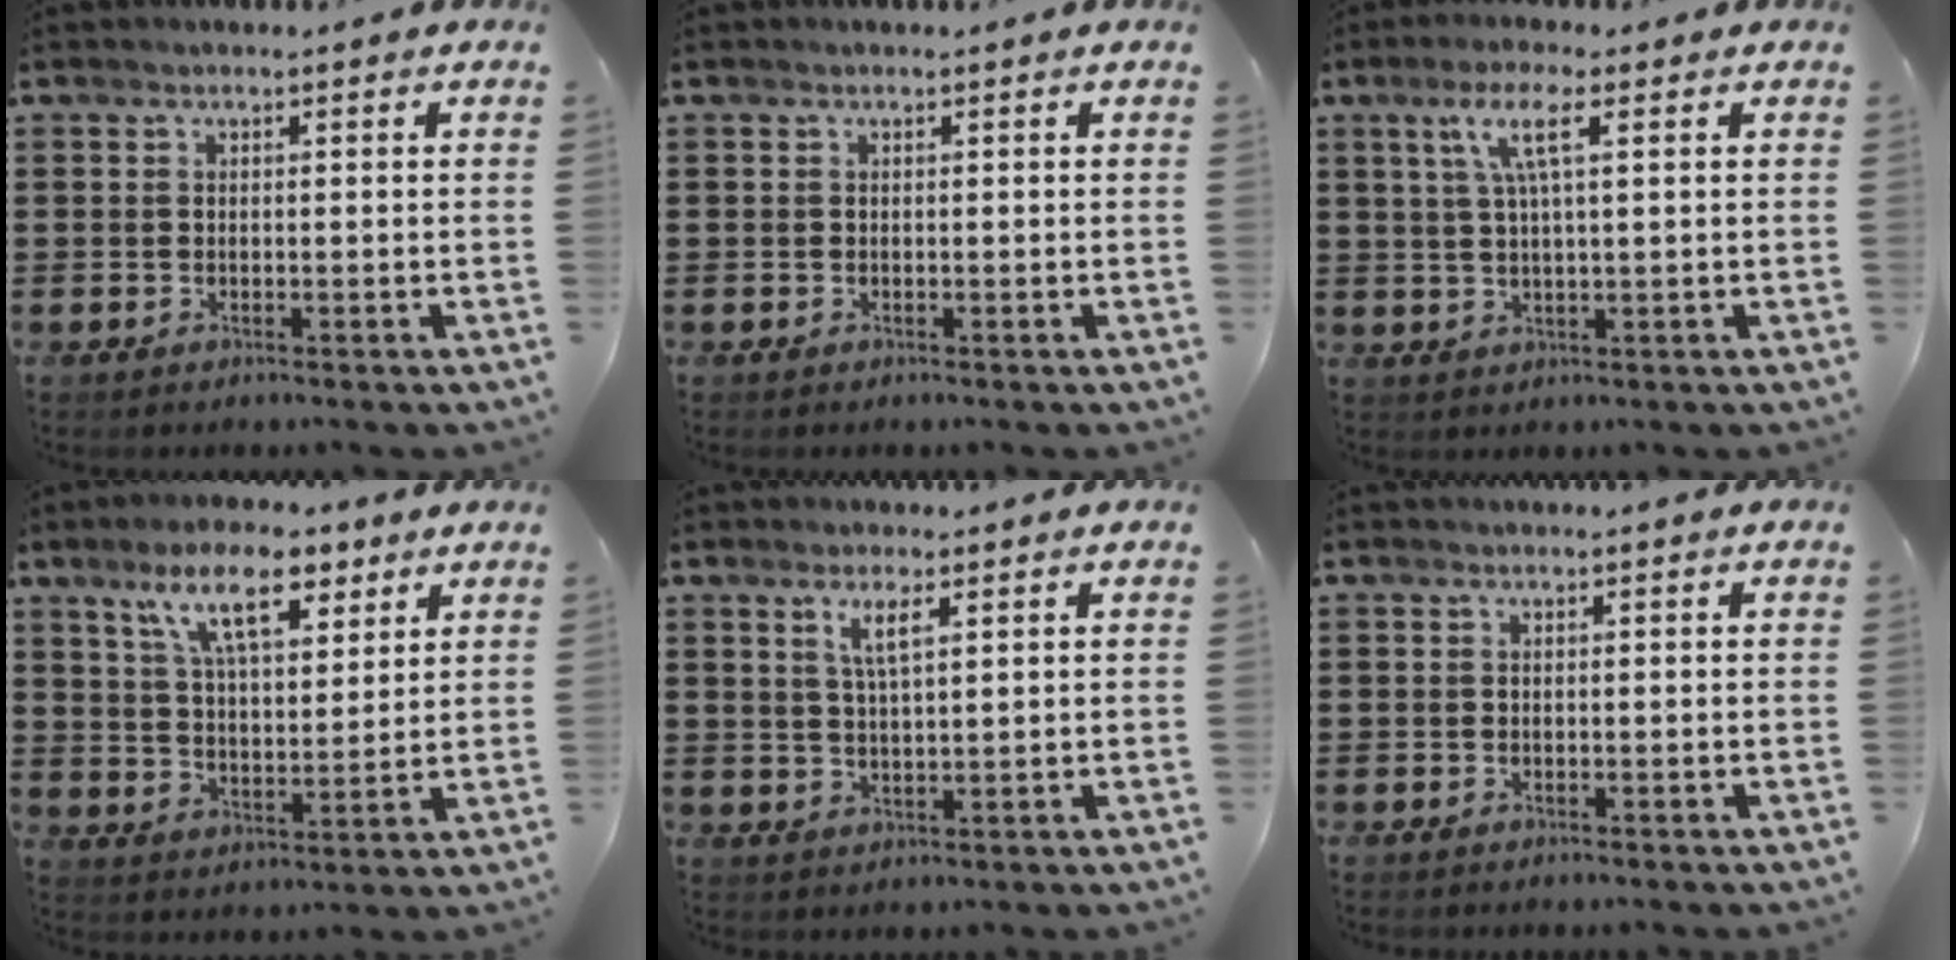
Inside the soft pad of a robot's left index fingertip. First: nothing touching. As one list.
[{"total": 0.0}, {"total": 6.0, "force": [2.2, 1.0, 5.5], "torque": [-0.113, 0.005, 0.034]}, {"total": 11.3, "force": [7.4, 3.8, 7.6], "torque": [-0.141, -0.013, 0.130]}, {"total": 3.8, "force": [1.9, 0.9, 3.2], "torque": [-0.068, 0.004, 0.033]}, {"total": 0.0}]